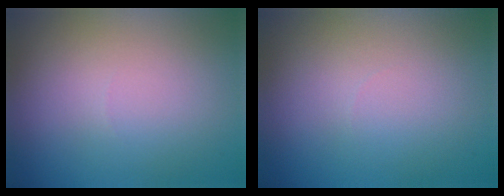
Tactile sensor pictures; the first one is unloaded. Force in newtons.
{"total": 0.0}